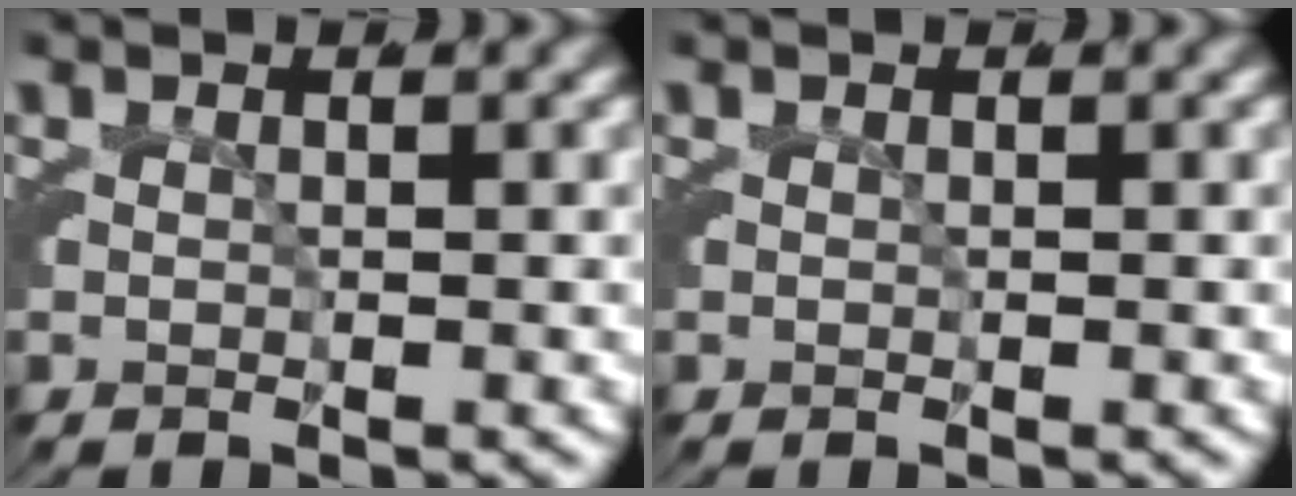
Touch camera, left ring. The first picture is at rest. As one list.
[{"total": 0.0}]